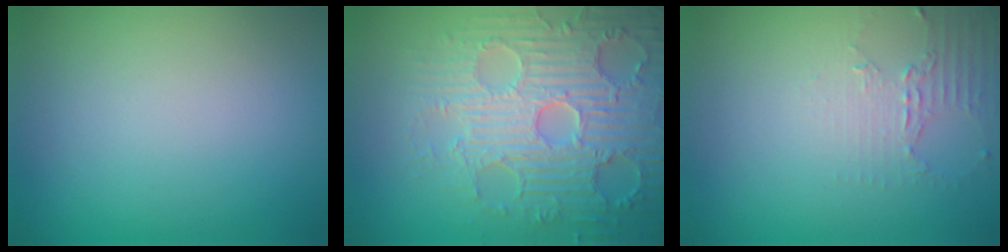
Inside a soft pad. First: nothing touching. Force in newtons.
{"total": 7.5, "press": 6.1, "slide": 4.3}
{"total": 2.2, "press": 1.6, "slide": 1.5}